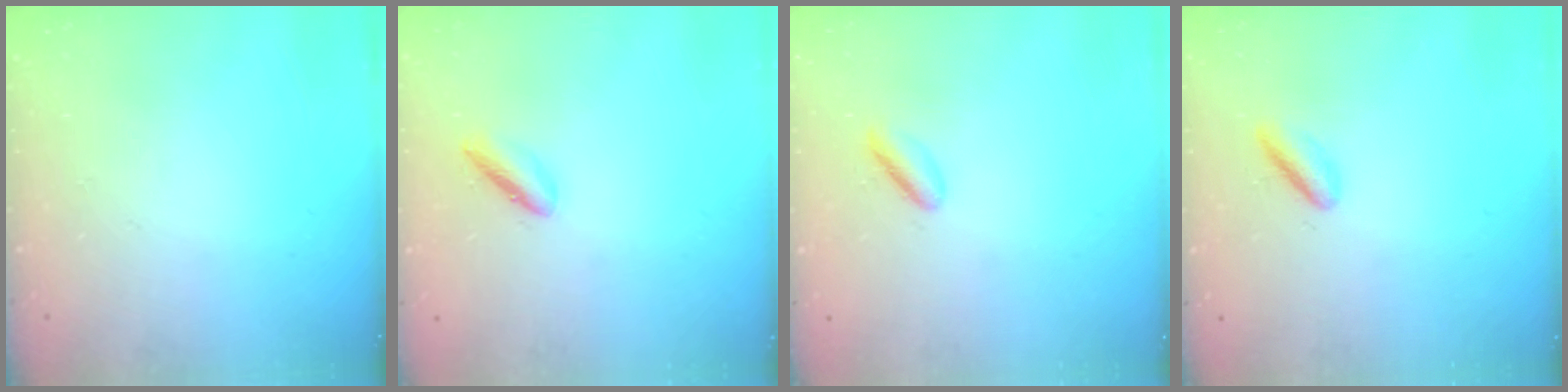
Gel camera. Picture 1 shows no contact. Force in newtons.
{"total": 2.0, "press": 1.9, "slide": 0.5}
{"total": 2.5, "press": 2.3, "slide": 1.0}
{"total": 3.3, "press": 3.3, "slide": 0.4}